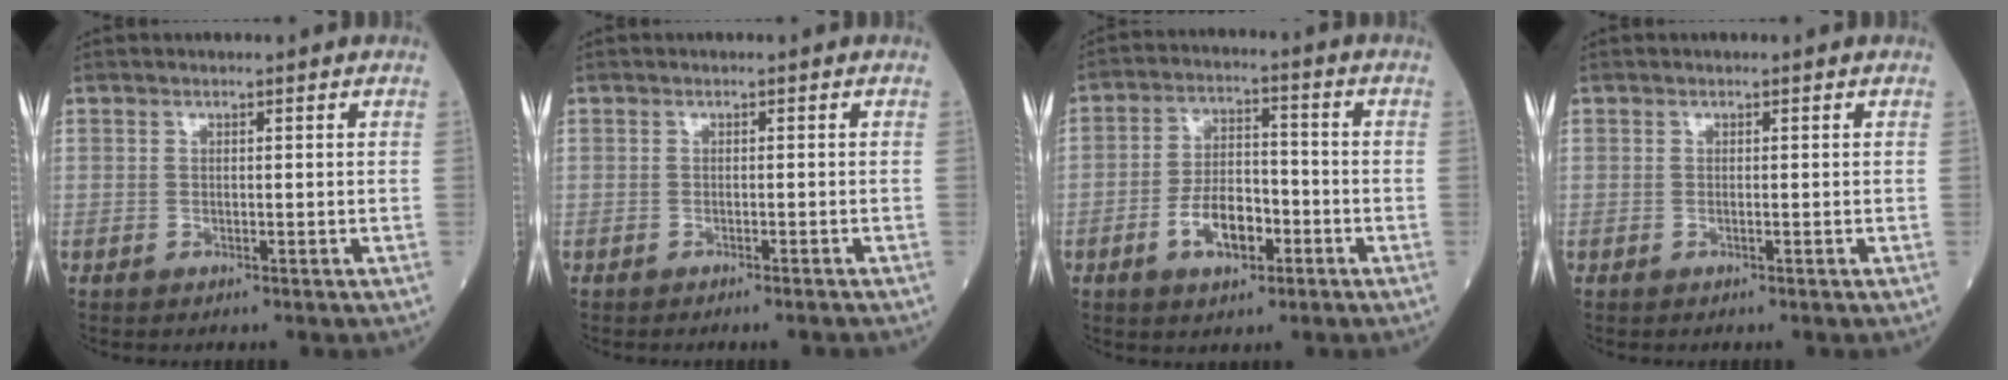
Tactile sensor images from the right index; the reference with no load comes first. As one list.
[{"total": 2.2, "force": [-2.0, -0.2, 0.9], "torque": [-0.010, -0.001, -0.025]}, {"total": 7.9, "force": [-3.2, 3.8, 6.1], "torque": [-0.117, 0.011, -0.057]}, {"total": 0.0}]